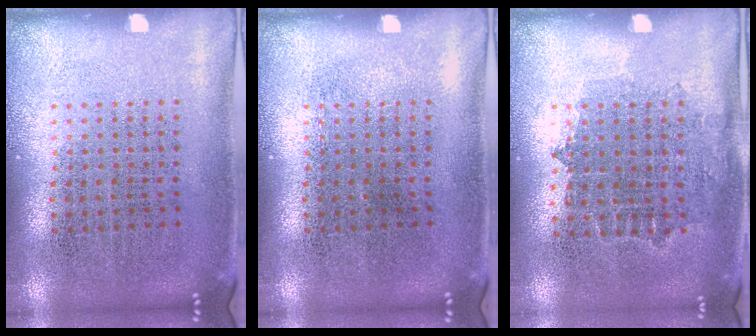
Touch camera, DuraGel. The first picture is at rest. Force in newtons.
{"total": 0.0}
{"total": 0.8, "press": 0.8, "slide": 0.4}